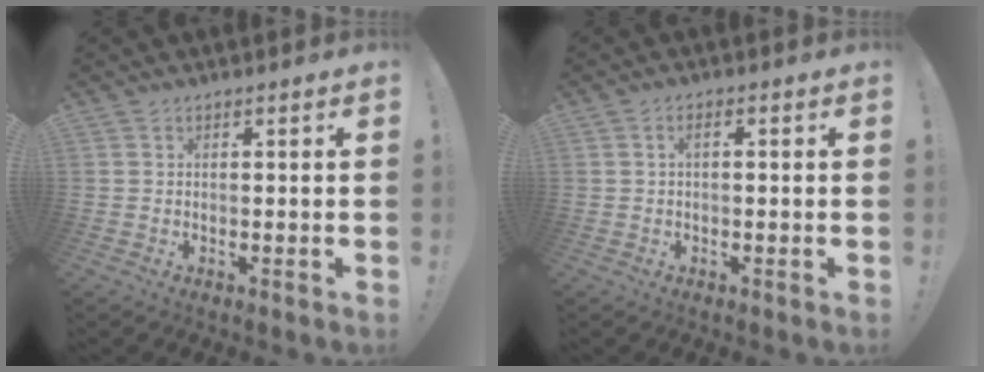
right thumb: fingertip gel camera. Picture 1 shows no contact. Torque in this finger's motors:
{"motor_torque": [-0.25, -0.25, -0.09, 0.09, 0.12]}